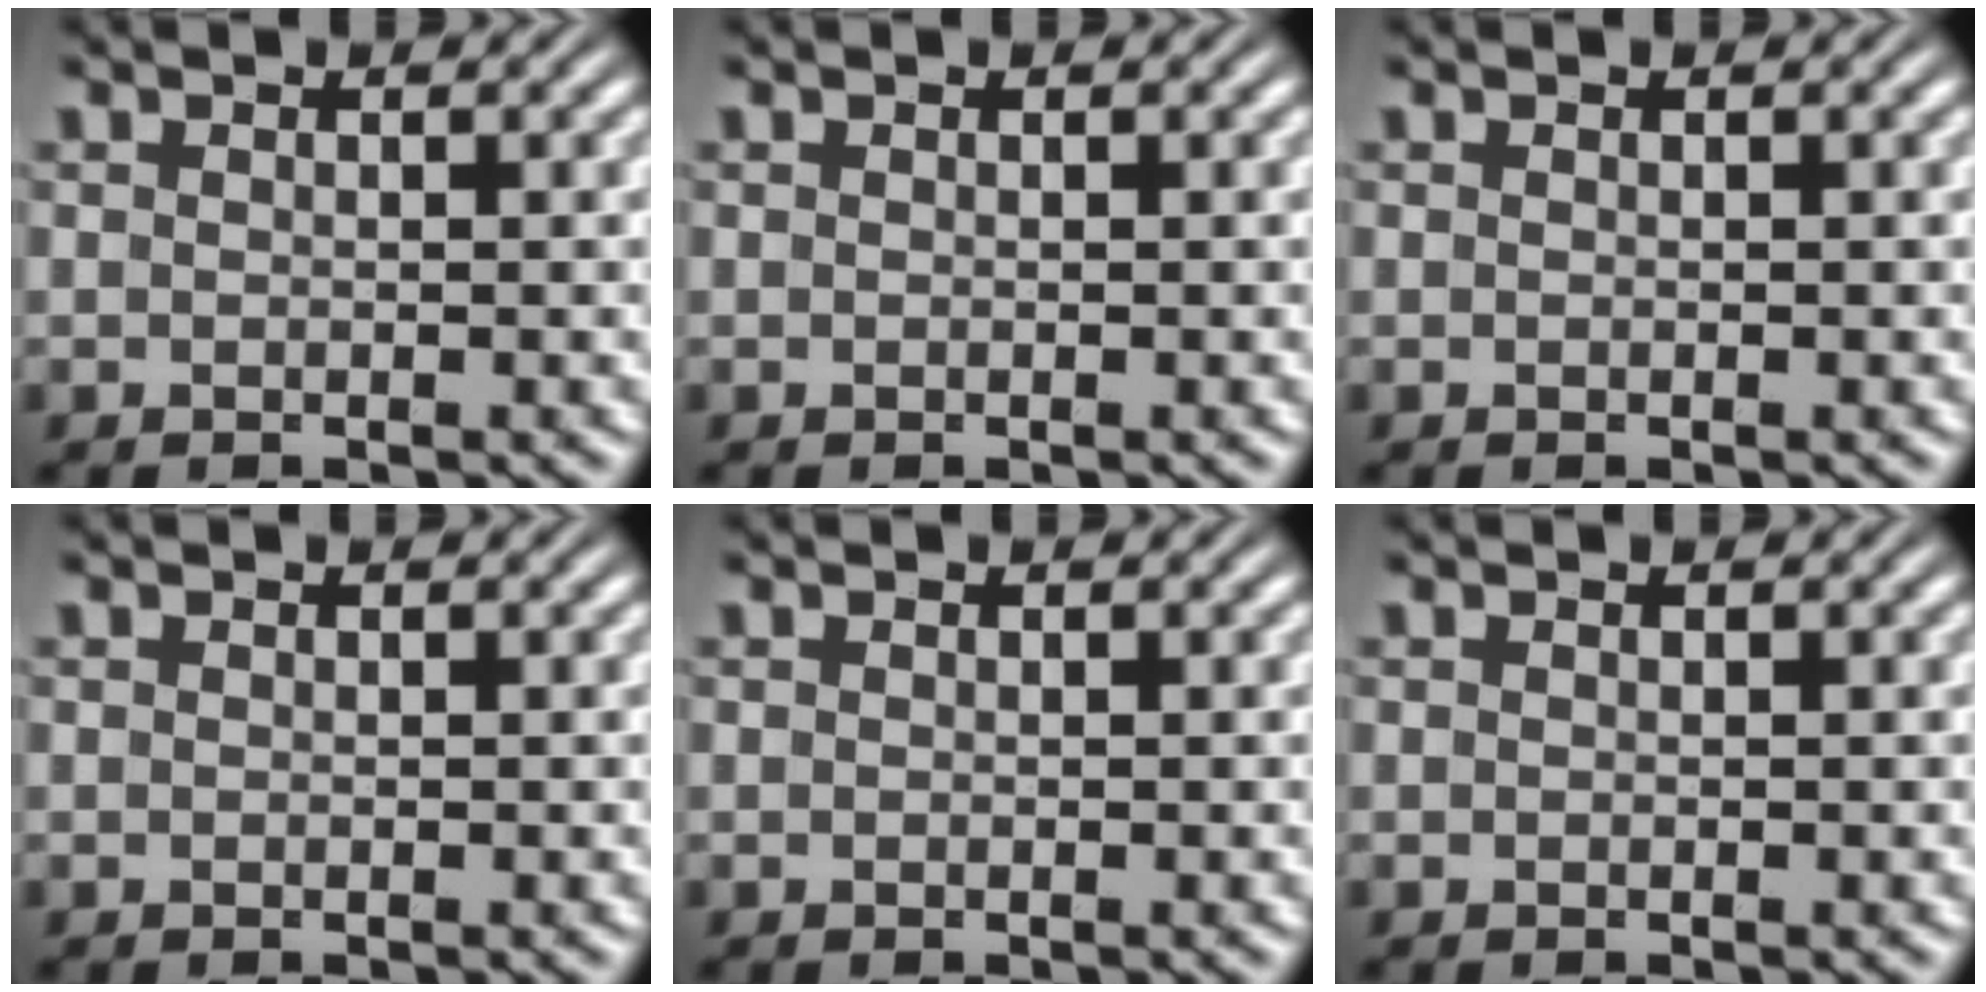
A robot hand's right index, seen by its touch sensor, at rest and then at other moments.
{"total": 0.0}
{"total": 0.0}
{"total": 0.0}
{"total": 0.0}
{"total": 0.0}